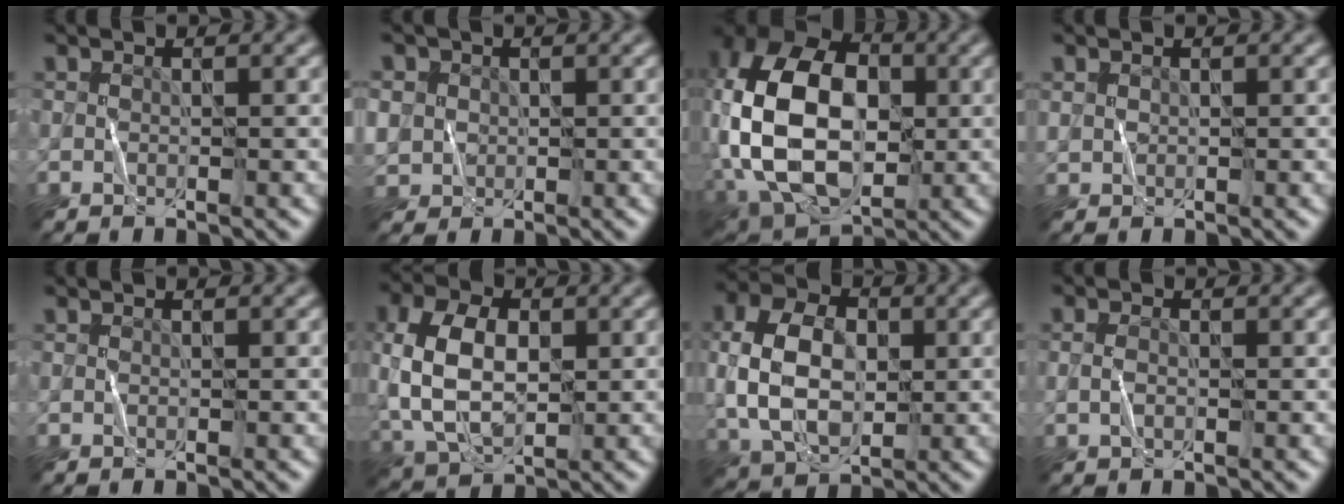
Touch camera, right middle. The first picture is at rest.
{"total": 3.9, "force": [0.8, 3.6, 1.4], "torque": [-0.046, 0.012, 0.015]}
{"total": 17.2, "force": [-0.7, 11.5, 12.8], "torque": [-0.262, 0.019, -0.027]}
{"total": 0.9, "force": [0.4, 0.7, 0.3], "torque": [-0.008, 0.000, 0.011]}
{"total": 0.0}
{"total": 8.4, "force": [0.3, 5.5, 6.3], "torque": [-0.154, 0.005, 0.005]}
{"total": 8.2, "force": [0.2, 5.7, 5.9], "torque": [-0.138, 0.002, 0.003]}
{"total": 1.3, "force": [-0.2, 0.8, 1.0], "torque": [-0.024, 0.003, -0.007]}